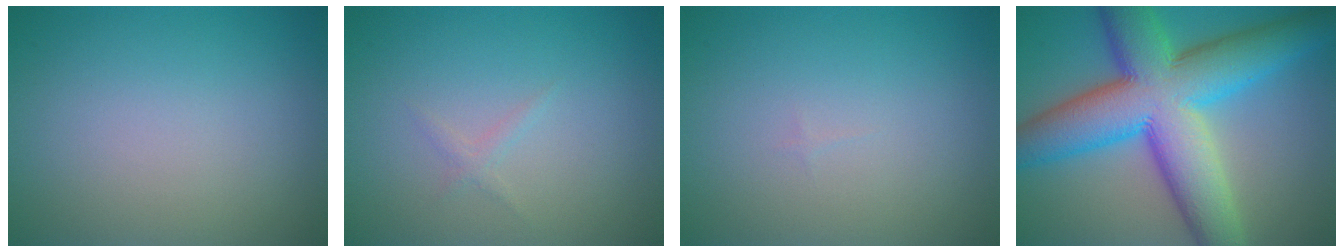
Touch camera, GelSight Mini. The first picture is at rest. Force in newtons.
{"total": 0.8, "press": 0.8, "slide": 0.1}
{"total": 0.0}
{"total": 13.6, "press": 13.6, "slide": 0.1}